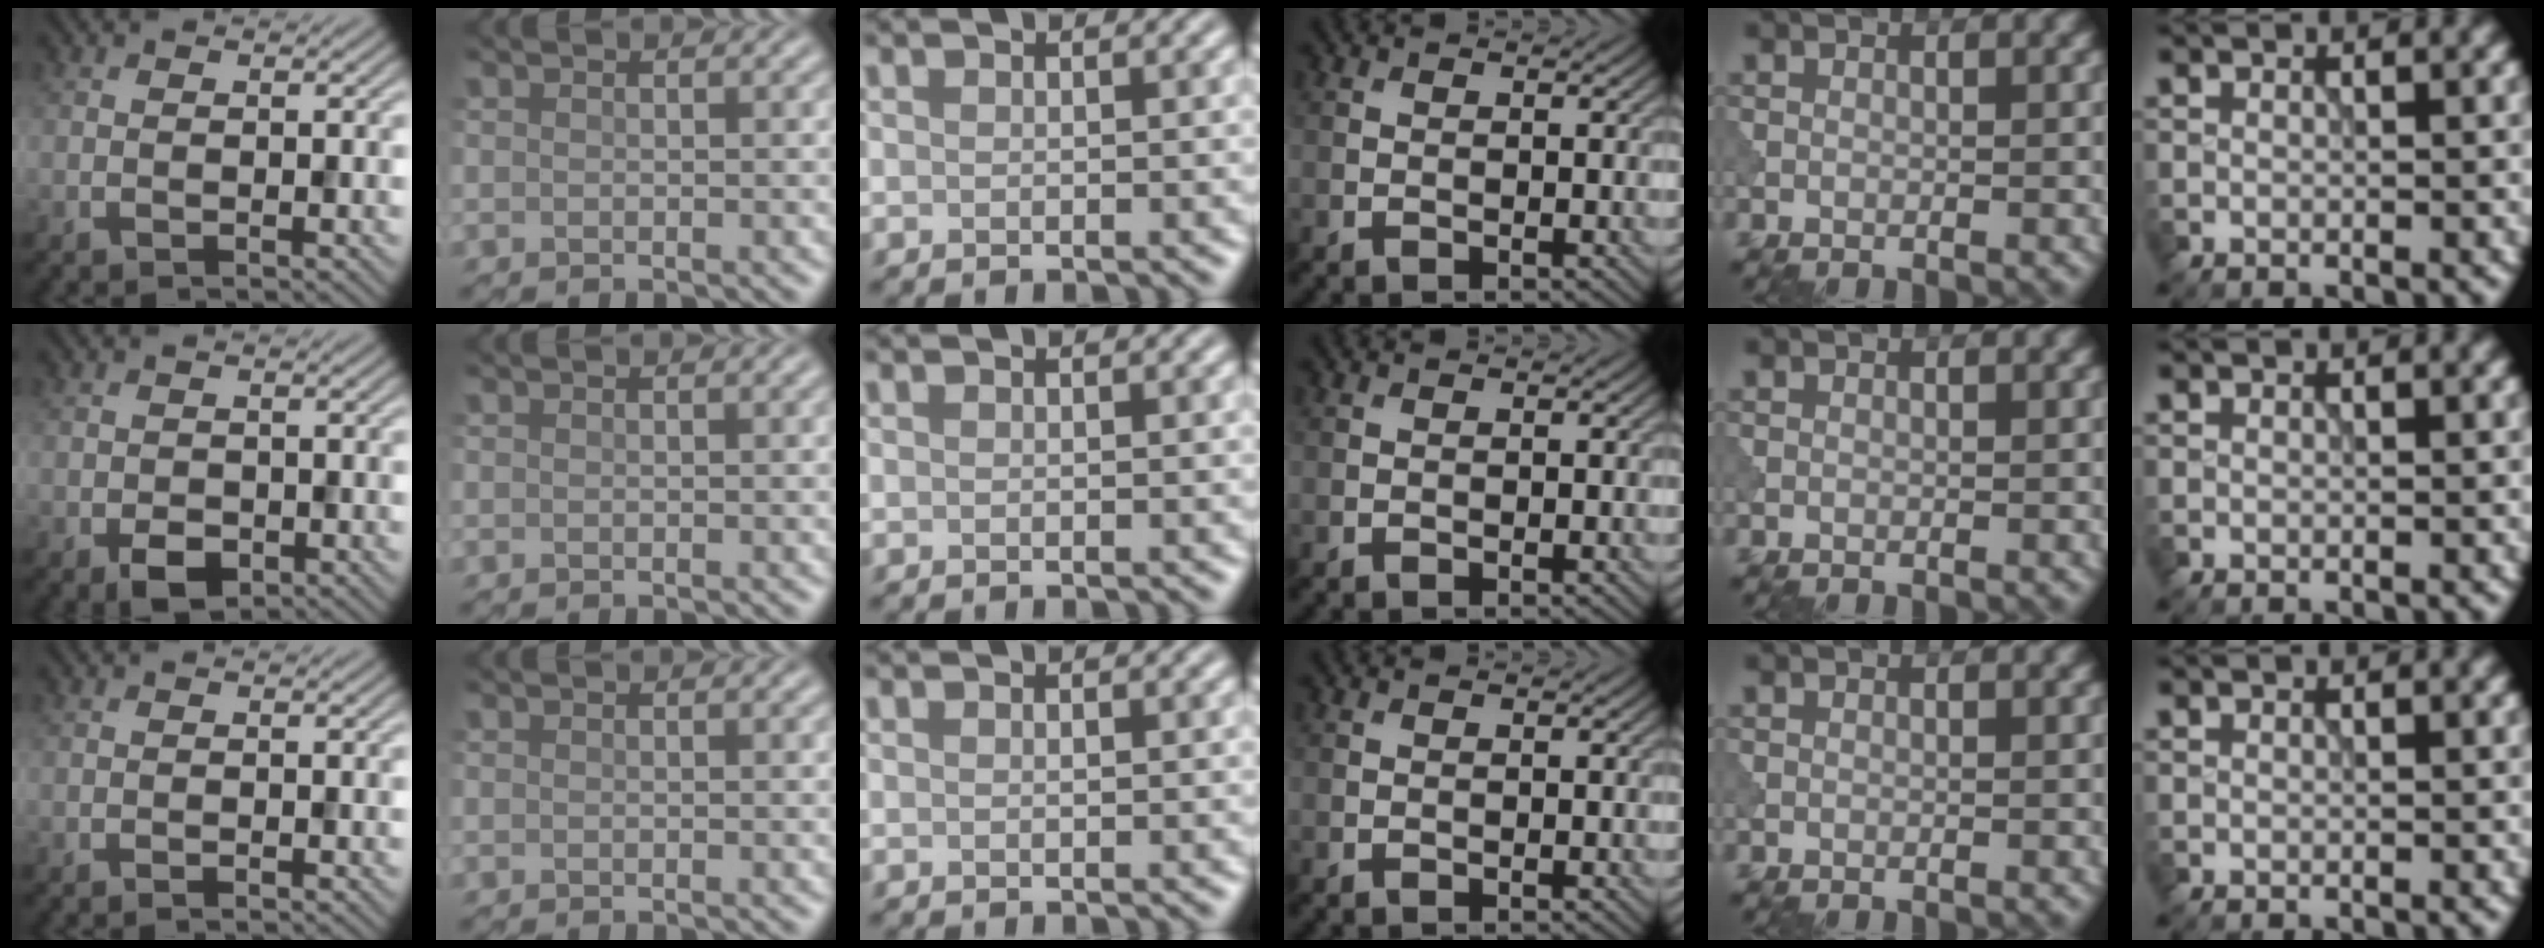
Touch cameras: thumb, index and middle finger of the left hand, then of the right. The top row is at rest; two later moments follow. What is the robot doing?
{"motion": "shake", "object": "bell"}